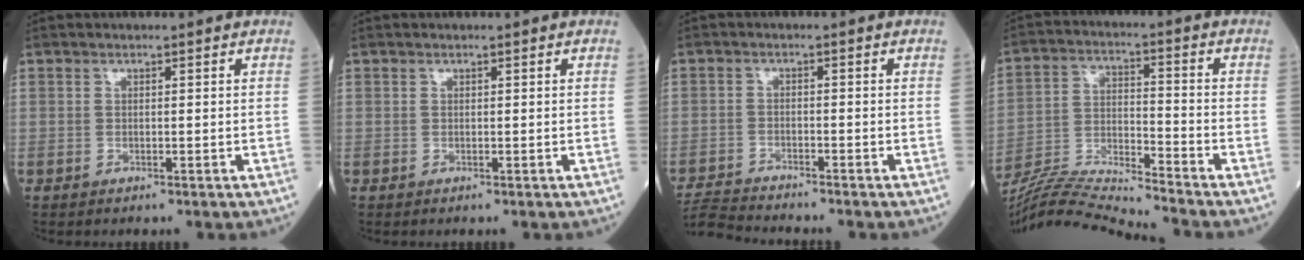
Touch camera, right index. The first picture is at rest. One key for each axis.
{"total": 0.0}
{"total": 6.0, "fx": -5.9, "fy": -0.8, "fz": 0.6, "tx": -0.015, "ty": -0.013, "tz": -0.107}
{"total": 12.2, "fx": -11.7, "fy": -2.5, "fz": 2.4, "tx": -0.047, "ty": 0.006, "tz": -0.217}